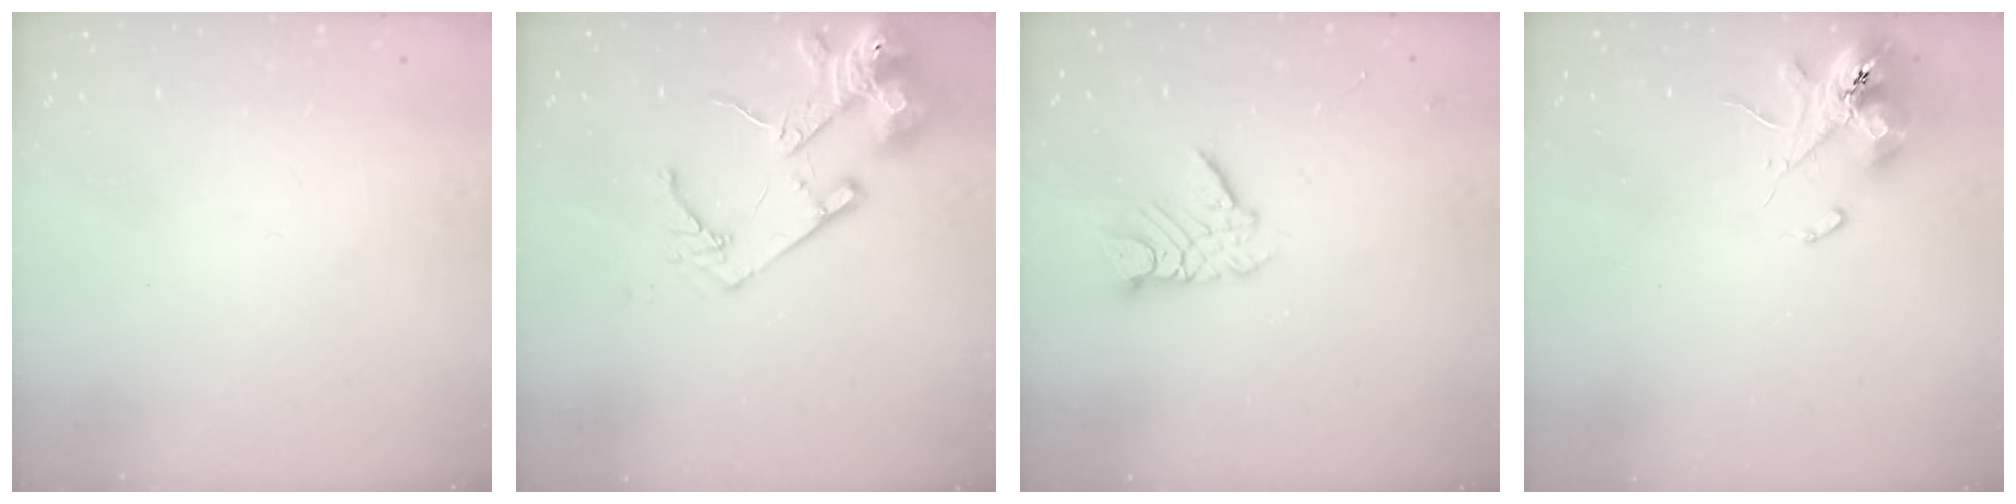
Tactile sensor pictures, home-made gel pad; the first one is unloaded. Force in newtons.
{"total": 15.5, "press": 15.4, "slide": 2.1}
{"total": 9.6, "press": 9.5, "slide": 0.8}
{"total": 11.8, "press": 11.6, "slide": 1.8}